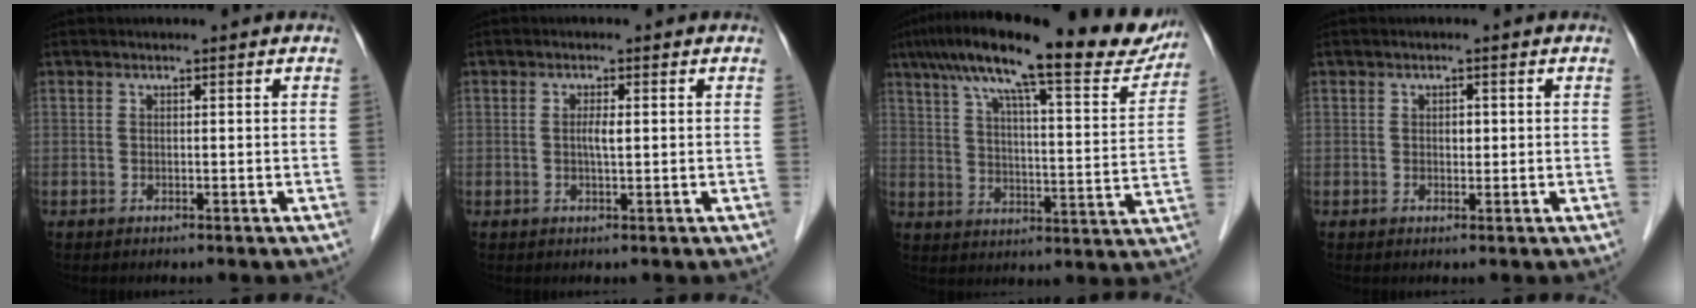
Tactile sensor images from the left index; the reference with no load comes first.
{"total": 1.9, "force": [0.1, 0.3, 1.8], "torque": [-0.037, 0.001, 0.001]}
{"total": 24.1, "force": [18.9, 4.0, 14.4], "torque": [-0.224, 0.026, 0.256]}
{"total": 1.3, "force": [0.1, 0.9, 1.0], "torque": [-0.013, 0.002, 0.002]}